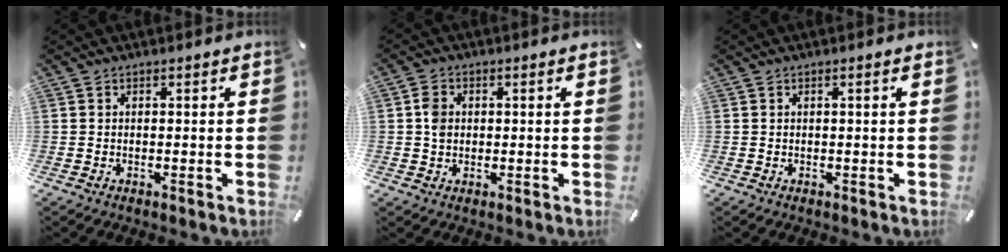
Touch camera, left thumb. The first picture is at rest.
{"total": 3.3, "force": [0.3, 2.6, 2.0], "torque": [-0.032, 0.006, 0.002]}
{"total": 0.8, "force": [0.2, 0.0, 0.7], "torque": [-0.012, 0.001, 0.002]}